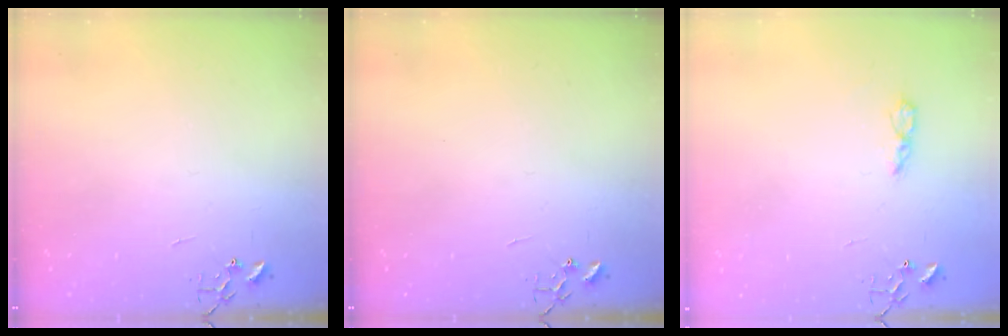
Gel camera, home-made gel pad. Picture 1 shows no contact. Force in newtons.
{"total": 0.0}
{"total": 5.0, "press": 5.0, "slide": 0.6}